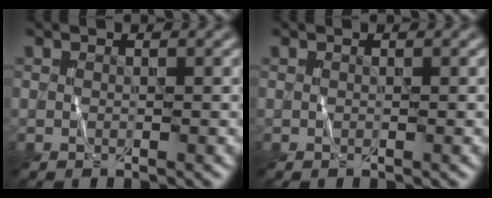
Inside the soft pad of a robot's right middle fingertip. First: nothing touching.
{"total": 0.0}